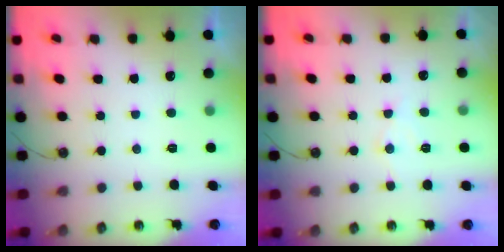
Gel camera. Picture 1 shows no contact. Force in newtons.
{"total": 5.9, "press": 5.8, "slide": 0.6}